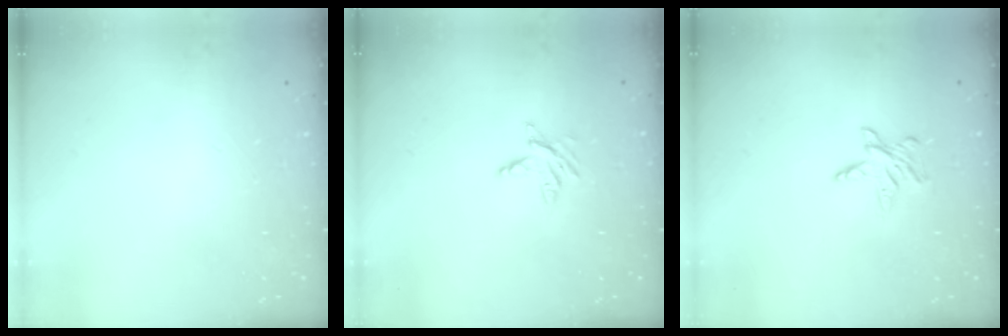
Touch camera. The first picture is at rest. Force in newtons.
{"total": 3.5, "press": 3.4, "slide": 0.4}
{"total": 4.4, "press": 4.3, "slide": 0.5}